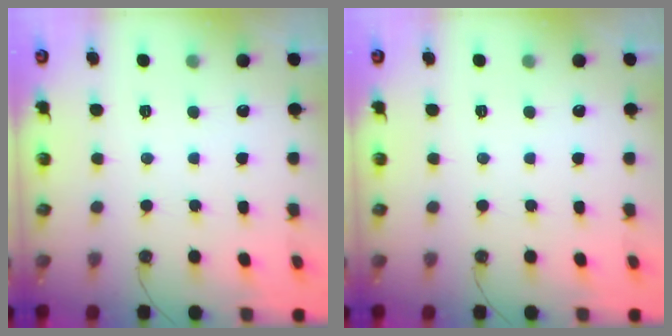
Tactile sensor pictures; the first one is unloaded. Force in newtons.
{"total": 0.0}